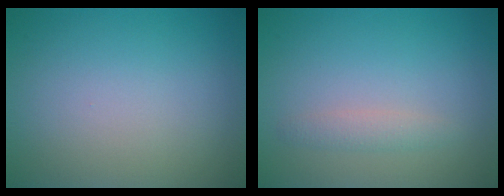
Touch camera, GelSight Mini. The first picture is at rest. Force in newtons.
{"total": 1.3, "press": 1.3, "slide": 0.0}